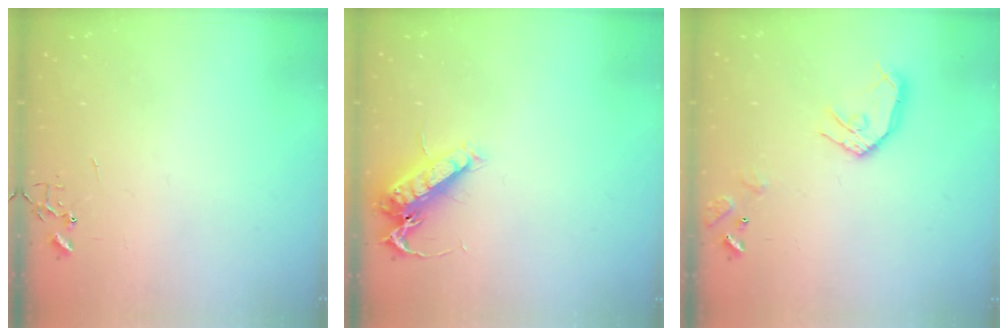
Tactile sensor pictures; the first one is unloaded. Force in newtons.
{"total": 13.8, "press": 13.7, "slide": 1.5}
{"total": 12.7, "press": 12.6, "slide": 1.6}